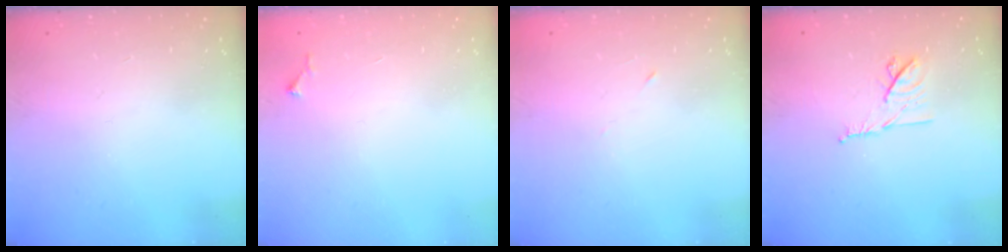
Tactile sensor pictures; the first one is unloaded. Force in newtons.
{"total": 4.5, "press": 4.5, "slide": 0.6}
{"total": 2.7, "press": 2.5, "slide": 1.0}
{"total": 9.7, "press": 9.7, "slide": 0.6}